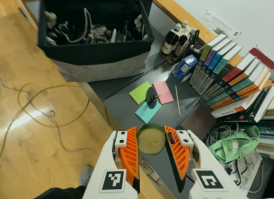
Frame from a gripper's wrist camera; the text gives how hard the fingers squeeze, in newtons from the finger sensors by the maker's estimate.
{"total": 10.3, "left": 10.7, "right": 9.9}